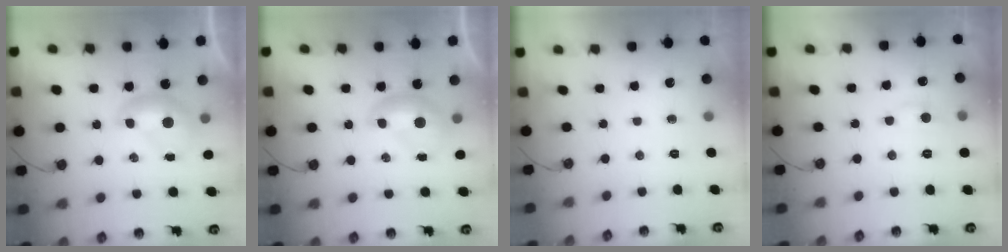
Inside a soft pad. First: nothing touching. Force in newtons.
{"total": 0.0}
{"total": 0.0}
{"total": 0.0}